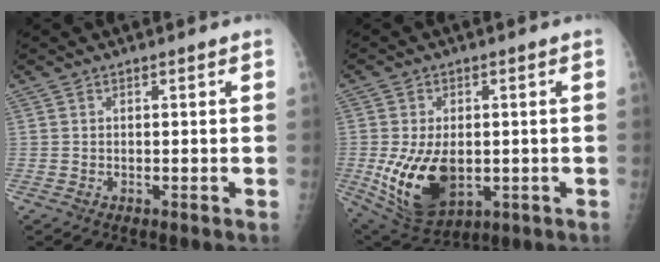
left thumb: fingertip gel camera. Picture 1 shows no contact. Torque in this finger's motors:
{"motor_torque": [0.95, 1.00, 1.63, -0.10, 0.45]}